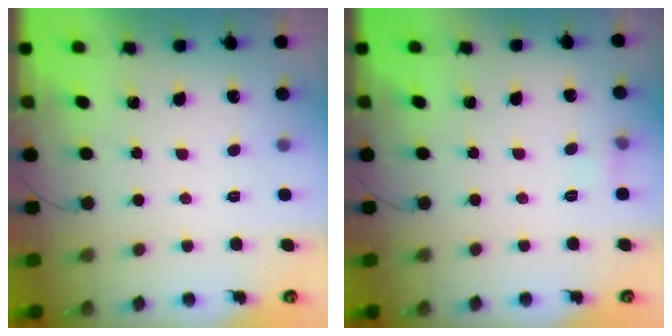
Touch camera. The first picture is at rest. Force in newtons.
{"total": 3.7, "press": 3.4, "slide": 1.3}